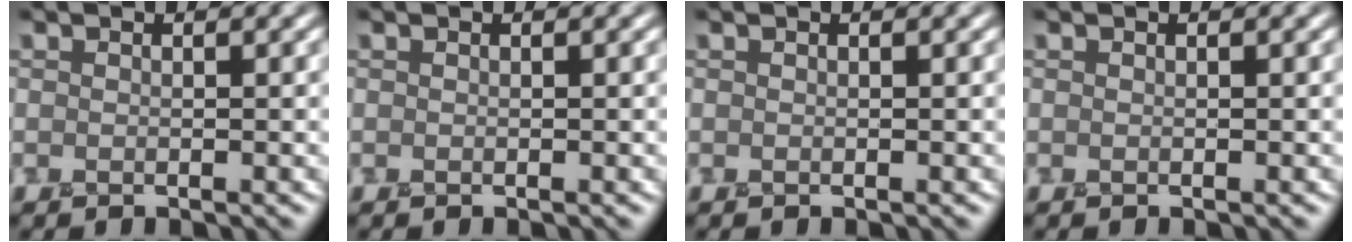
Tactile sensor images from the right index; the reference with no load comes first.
{"total": 0.0}
{"total": 0.0}
{"total": 0.0}